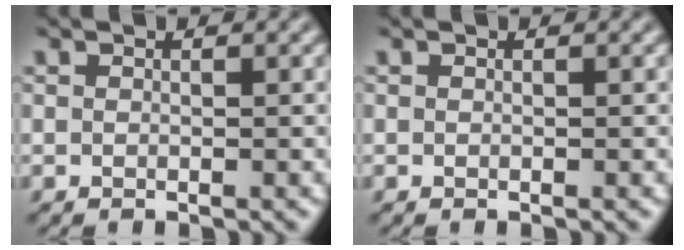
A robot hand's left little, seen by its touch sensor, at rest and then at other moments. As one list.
[{"total": 0.0}]